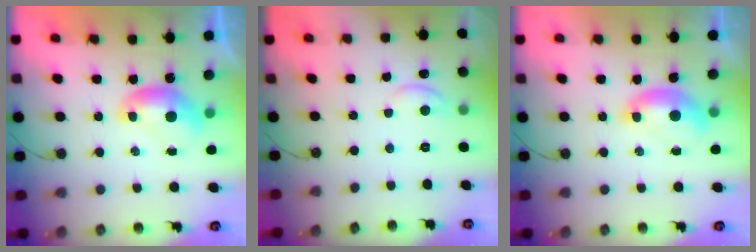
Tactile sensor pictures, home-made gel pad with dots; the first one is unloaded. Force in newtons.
{"total": 1.2, "press": 1.0, "slide": 0.6}
{"total": 1.5, "press": 1.4, "slide": 0.6}